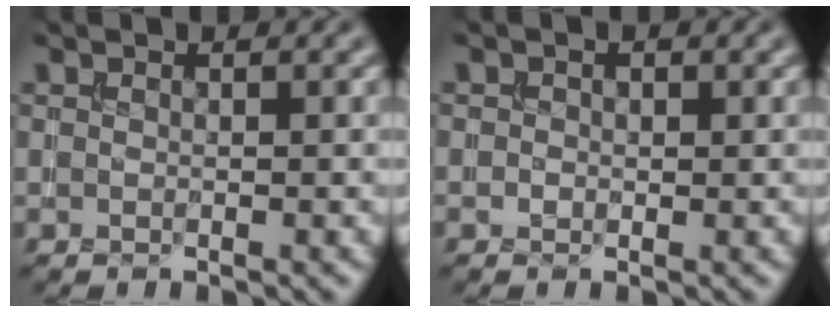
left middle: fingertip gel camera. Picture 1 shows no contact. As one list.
[{"total": 0.8, "force": [-0.2, 0.7, 0.3], "torque": [0.001, -0.005, -0.003]}]